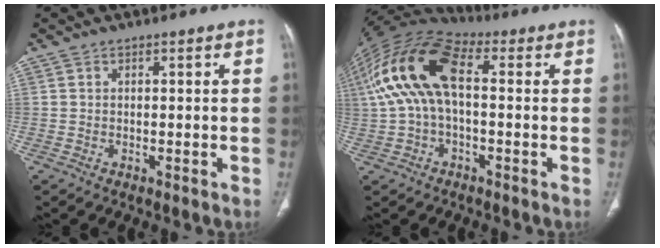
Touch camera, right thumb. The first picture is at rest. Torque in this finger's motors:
{"motor_torque": [-0.79, 2.10, 1.90, -0.14, 0.30]}